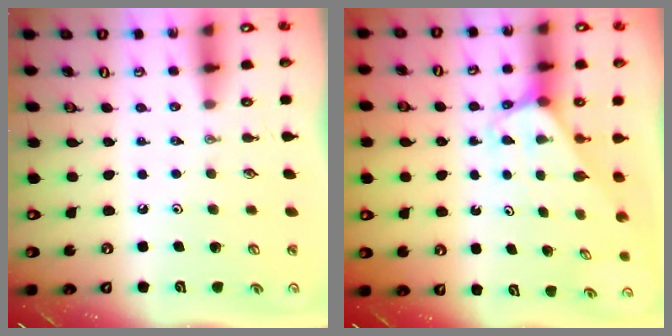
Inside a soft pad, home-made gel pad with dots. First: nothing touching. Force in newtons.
{"total": 2.4, "press": 2.4, "slide": 0.2}